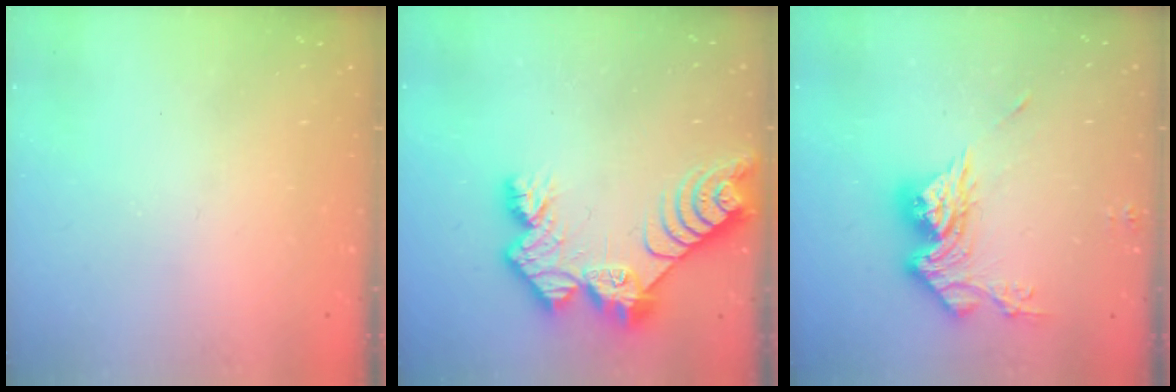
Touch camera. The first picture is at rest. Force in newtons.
{"total": 11.9, "press": 11.9, "slide": 1.0}
{"total": 14.3, "press": 14.3, "slide": 1.1}